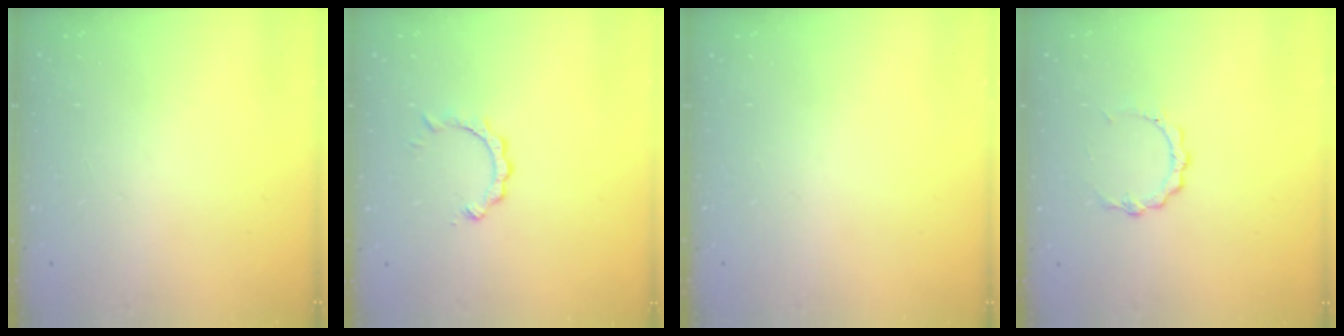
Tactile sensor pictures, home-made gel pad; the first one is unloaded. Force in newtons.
{"total": 2.1, "press": 2.1, "slide": 0.2}
{"total": 0.0}
{"total": 5.3, "press": 5.3, "slide": 0.5}